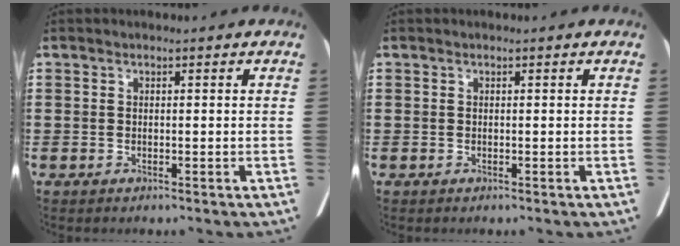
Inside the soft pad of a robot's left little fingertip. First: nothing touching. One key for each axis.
{"total": 0.0}